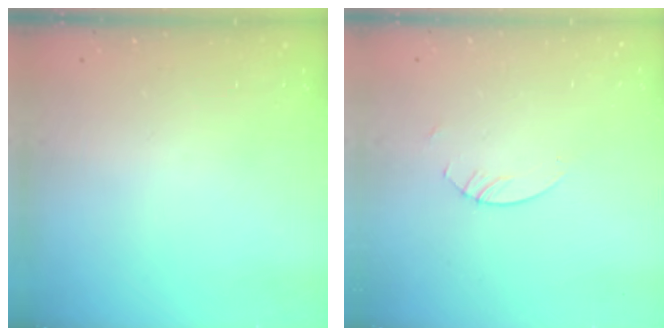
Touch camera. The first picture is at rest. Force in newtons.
{"total": 2.7, "press": 2.7, "slide": 0.2}